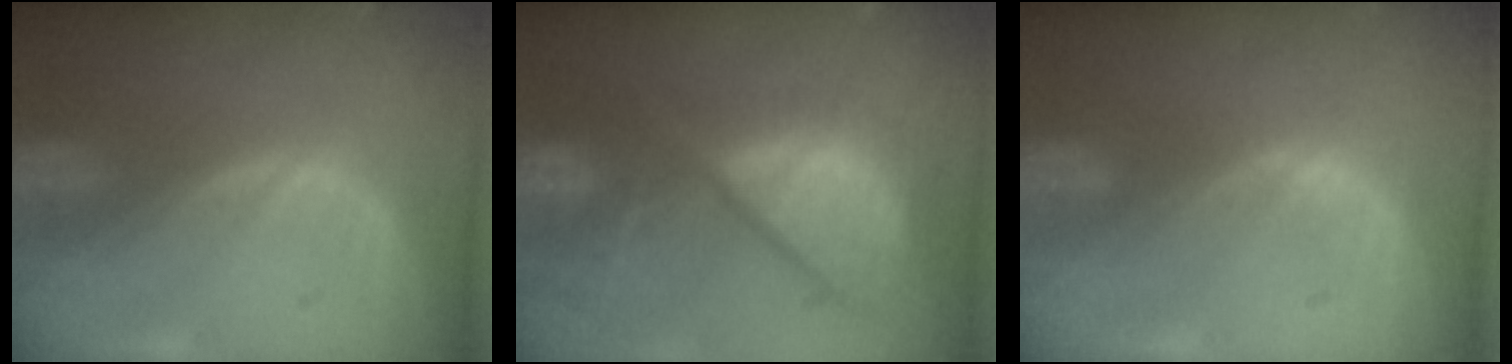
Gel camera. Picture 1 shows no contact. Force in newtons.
{"total": 12.9, "press": 10.7, "slide": 7.2}
{"total": 1.3, "press": 1.1, "slide": 0.8}